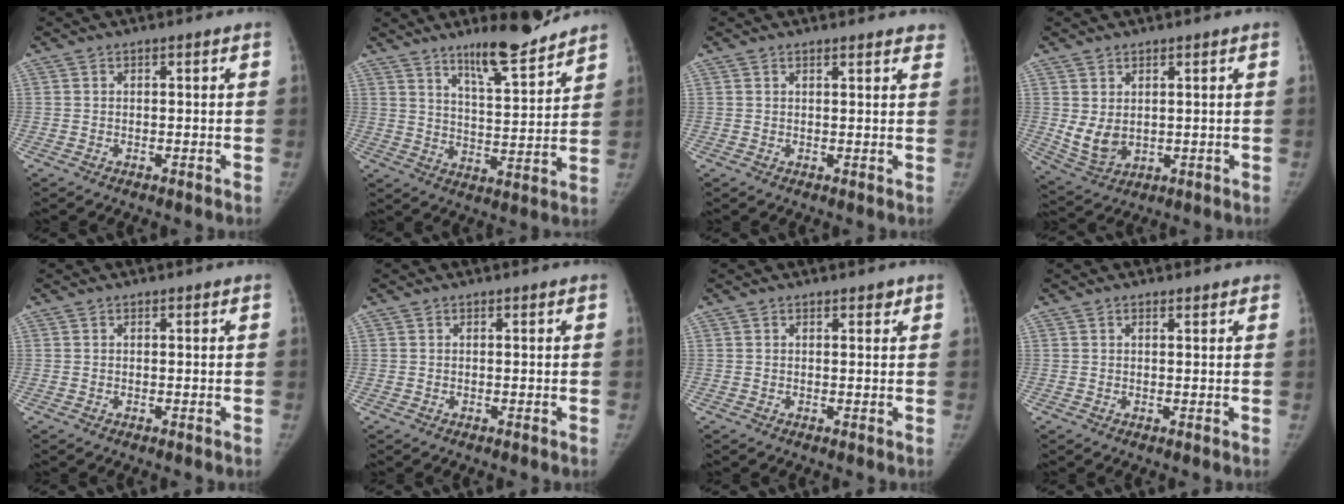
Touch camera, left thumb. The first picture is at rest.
{"total": 11.7, "force": [9.4, 2.0, 6.7], "torque": [-0.091, -0.070, 0.156]}
{"total": 3.8, "force": [3.5, 1.1, 1.2], "torque": [0.008, -0.009, 0.030]}
{"total": 5.9, "force": [1.1, 4.2, 4.0], "torque": [-0.068, -0.020, 0.039]}
{"total": 0.0}
{"total": 0.0}
{"total": 1.1, "force": [0.8, 0.6, 0.4], "torque": [0.000, -0.004, 0.008]}
{"total": 1.2, "force": [0.9, 0.5, 0.5], "torque": [-0.005, -0.003, 0.011]}